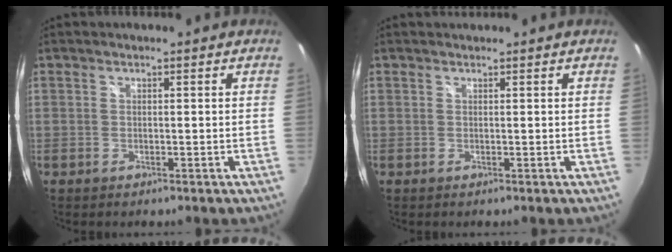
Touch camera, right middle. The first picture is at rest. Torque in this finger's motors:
{"motor_torque": [-0.19, -0.76, -0.03, -0.01]}